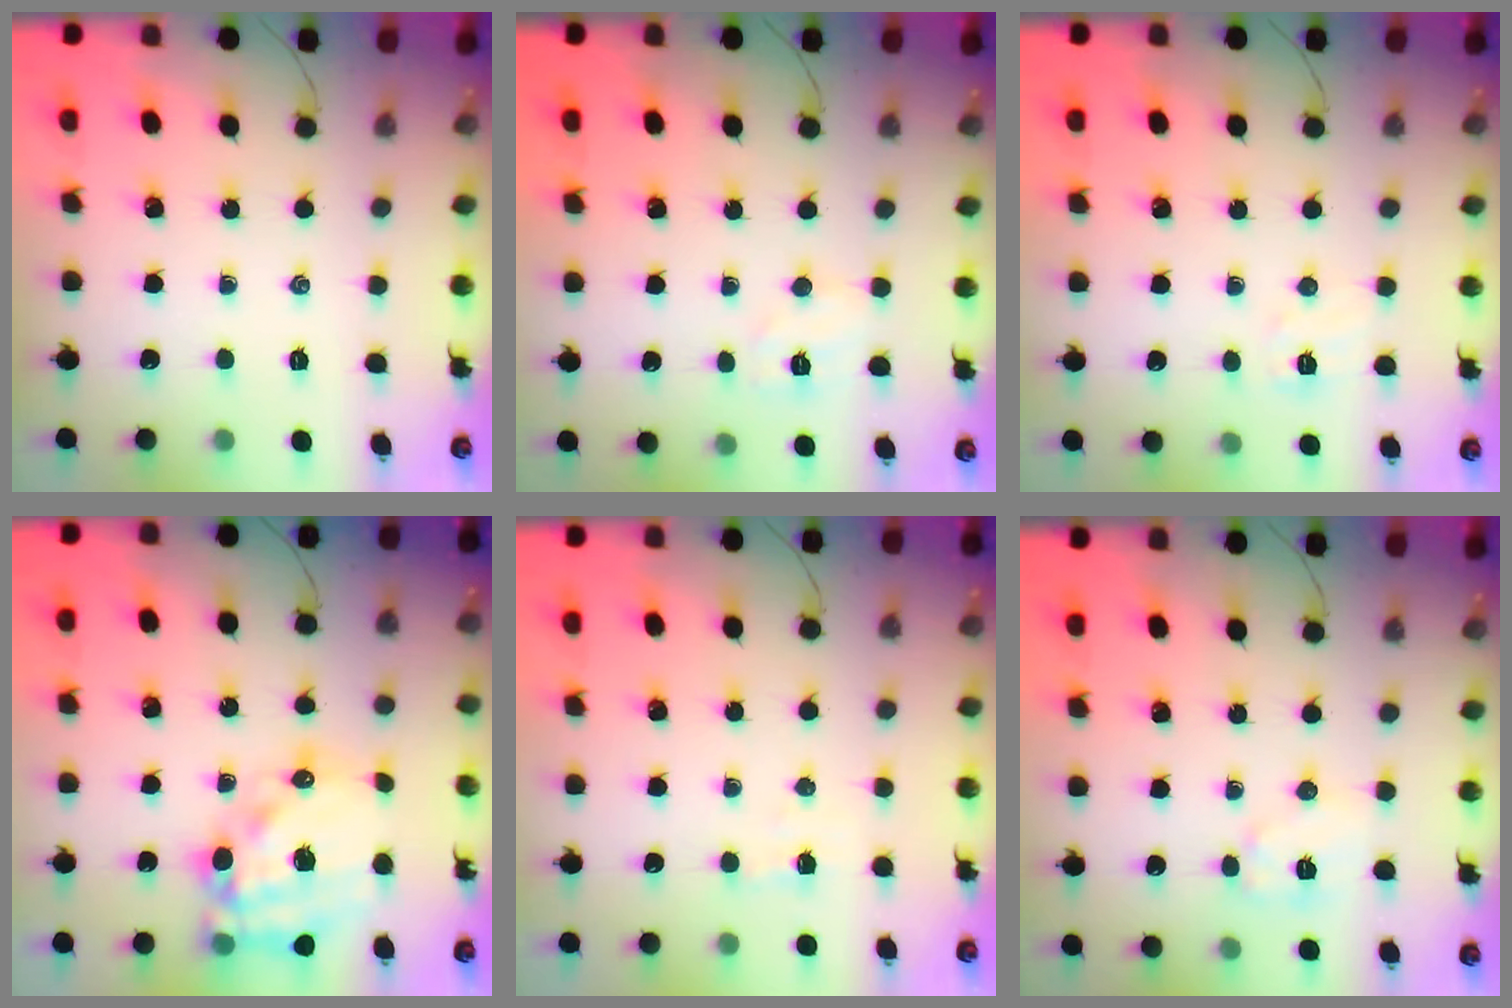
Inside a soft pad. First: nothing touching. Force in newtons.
{"total": 5.4, "press": 5.3, "slide": 1.1}
{"total": 5.0, "press": 4.8, "slide": 1.2}
{"total": 17.9, "press": 17.4, "slide": 4.3}
{"total": 1.8, "press": 1.7, "slide": 0.6}
{"total": 6.8, "press": 6.8, "slide": 0.6}